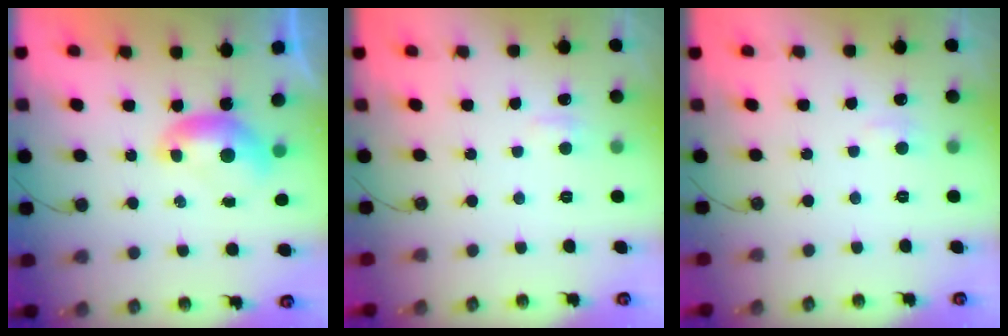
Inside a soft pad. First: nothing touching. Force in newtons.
{"total": 1.7, "press": 1.6, "slide": 0.6}
{"total": 1.9, "press": 1.8, "slide": 0.6}